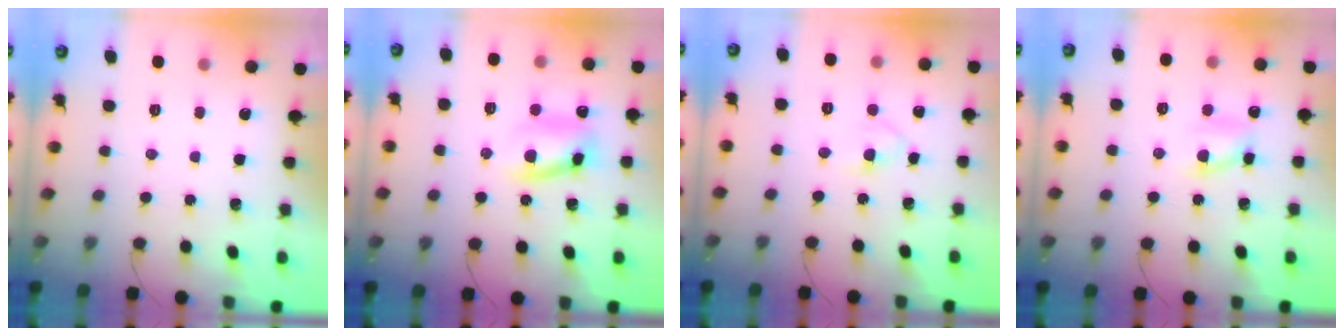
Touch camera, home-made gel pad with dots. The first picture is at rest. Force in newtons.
{"total": 10.3, "press": 10.2, "slide": 1.5}
{"total": 2.4, "press": 2.1, "slide": 1.1}
{"total": 6.9, "press": 6.7, "slide": 1.4}